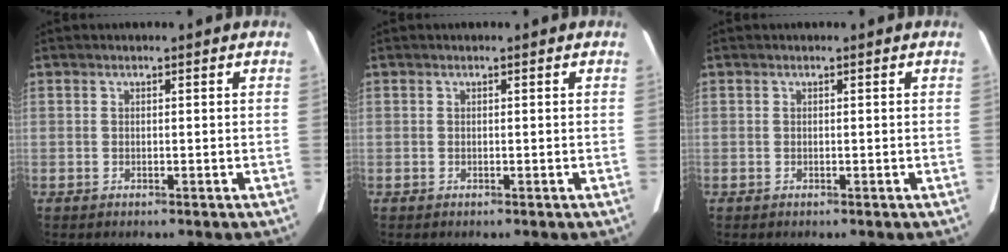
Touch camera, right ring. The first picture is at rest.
{"total": 0.0}
{"total": 0.0}